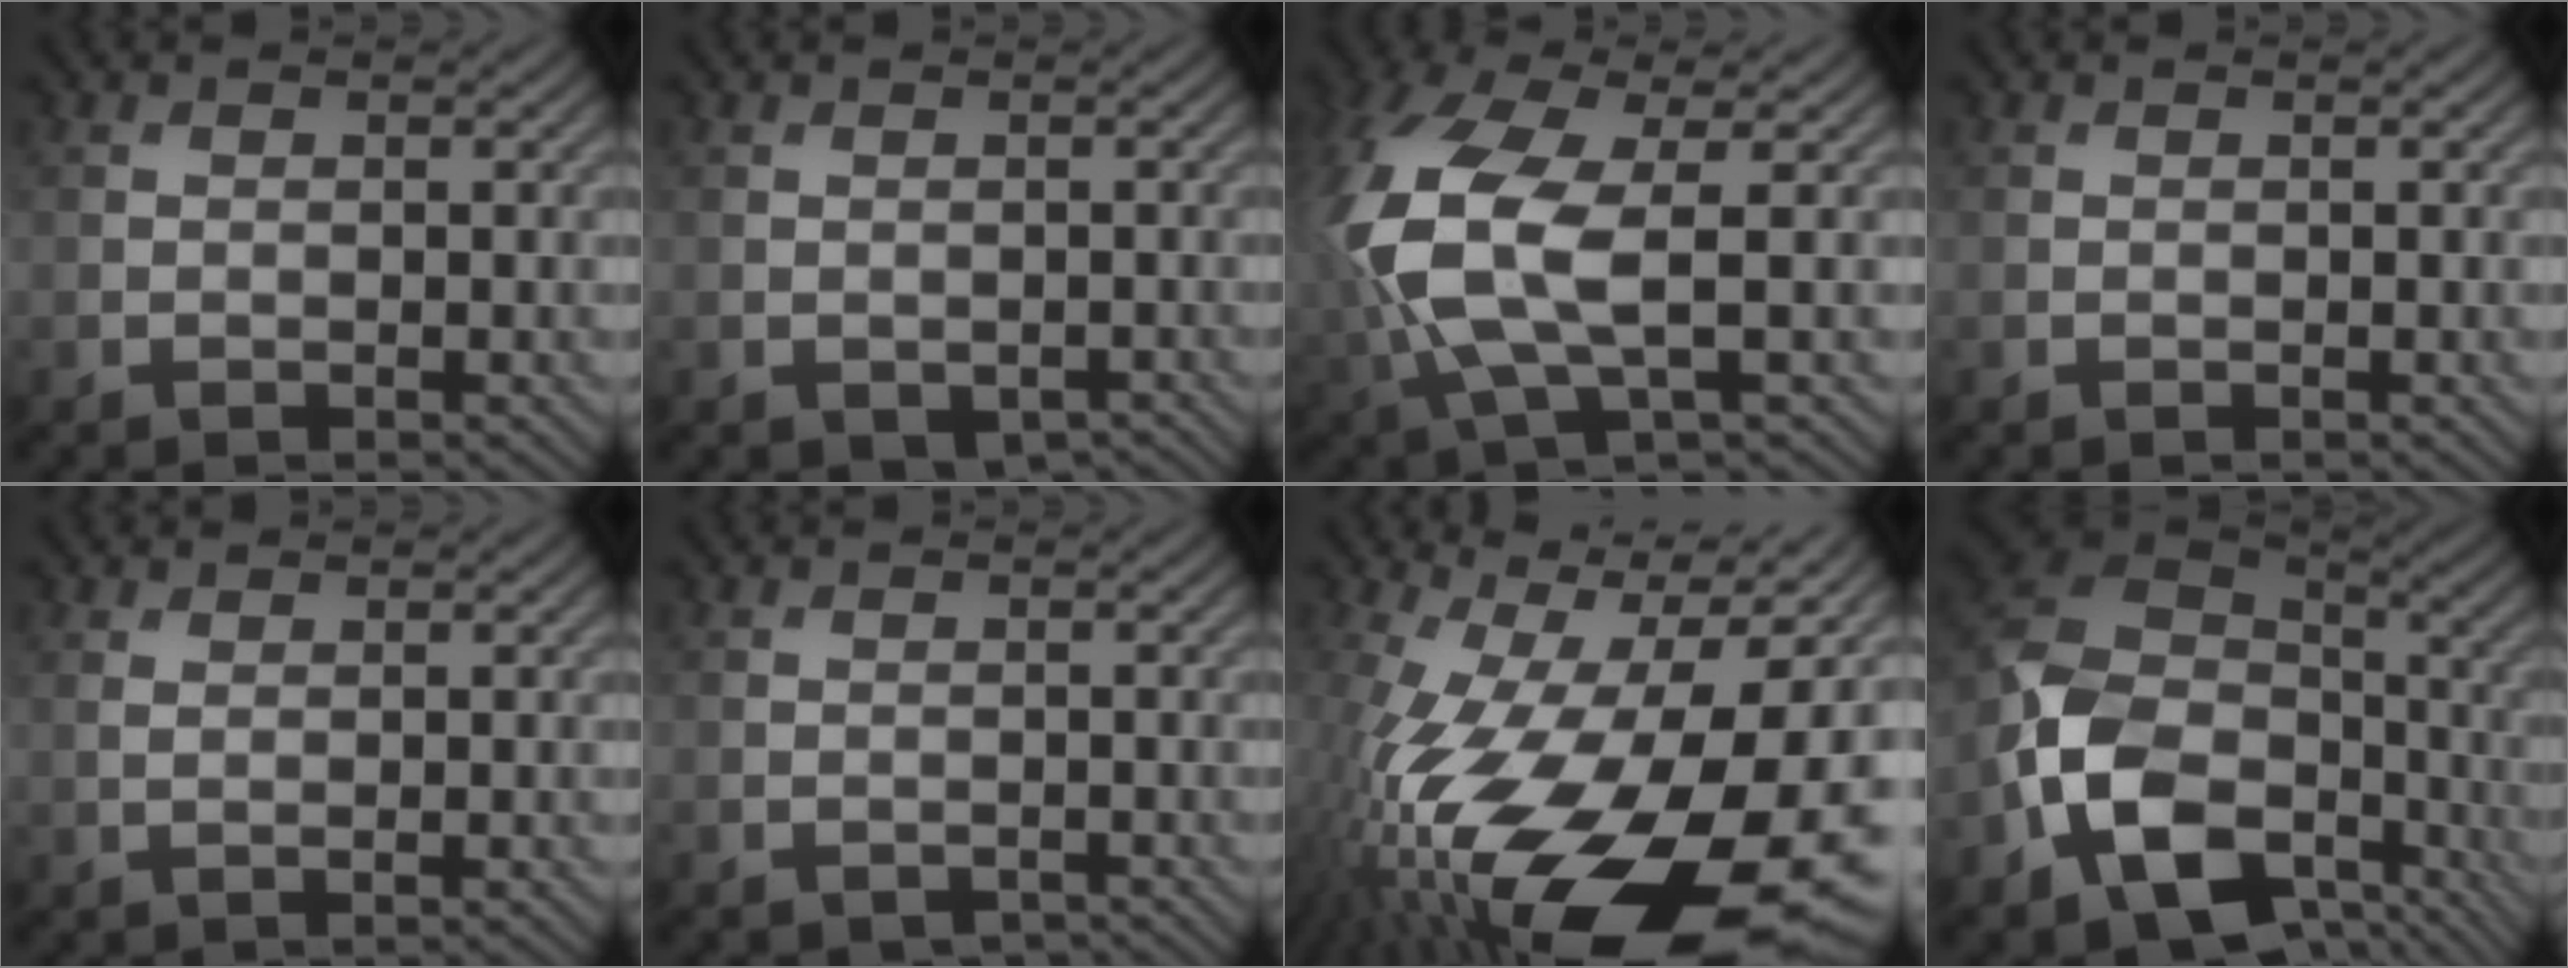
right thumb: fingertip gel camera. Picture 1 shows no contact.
{"total": 1.9, "force": [-1.1, 1.2, 1.1], "torque": [-0.019, -0.013, -0.007]}
{"total": 12.7, "force": [0.2, 6.0, 11.2], "torque": [-0.289, -0.004, 0.008]}
{"total": 0.0}
{"total": 1.1, "force": [0.7, 0.1, 0.8], "torque": [-0.022, 0.003, 0.013]}
{"total": 0.7, "force": [-0.5, 0.4, 0.2], "torque": [-0.004, -0.006, -0.008]}
{"total": 22.1, "force": [-6.3, 10.8, 18.3], "torque": [-0.350, -0.053, -0.103]}
{"total": 15.3, "force": [-6.7, 10.4, 9.0], "torque": [-0.219, -0.038, -0.128]}